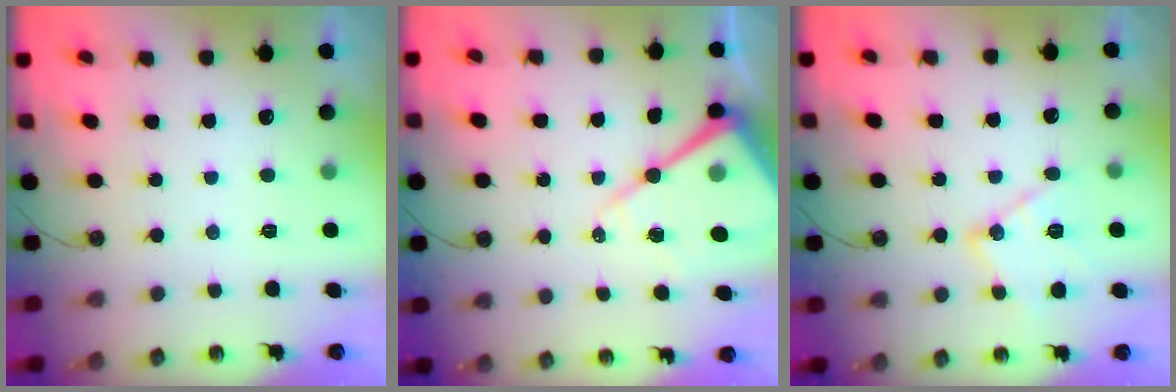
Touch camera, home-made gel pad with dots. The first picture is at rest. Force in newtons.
{"total": 16.4, "press": 16.3, "slide": 1.6}
{"total": 12.8, "press": 12.7, "slide": 0.8}